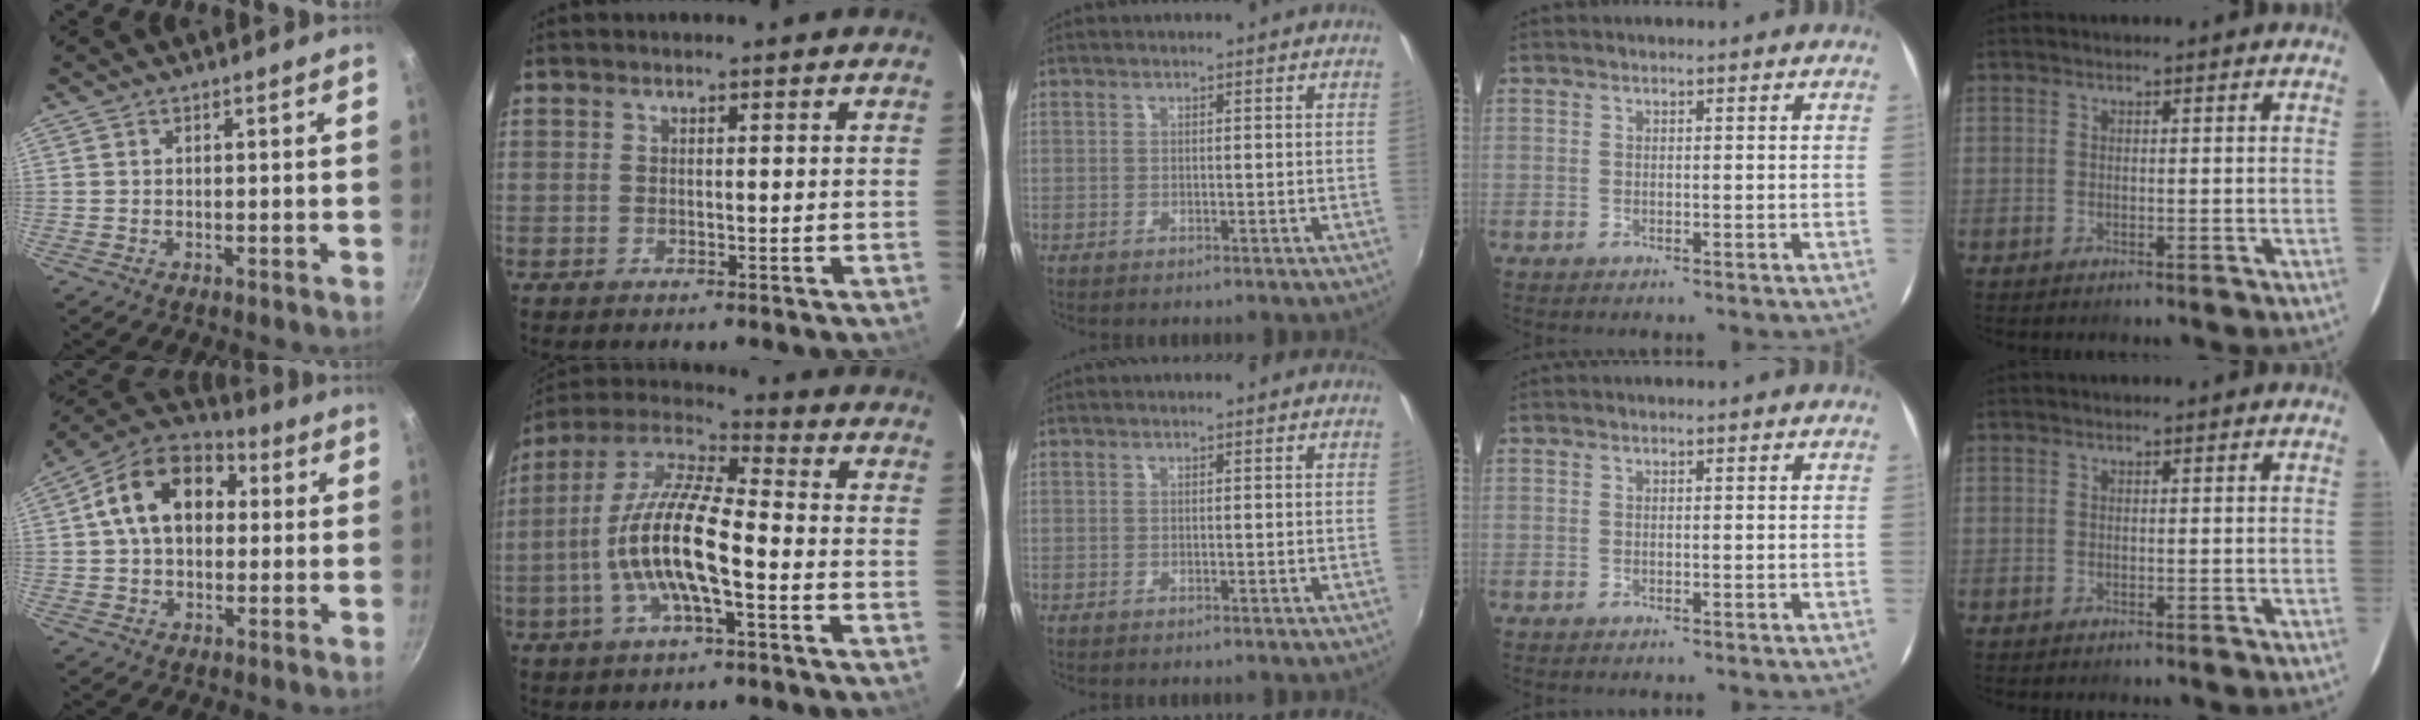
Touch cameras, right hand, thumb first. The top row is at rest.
{"thumb": {"total": 15.9, "force": [2.8, 11.2, 11.0], "torque": [-0.152, 0.031, 0.025]}, "index": {"total": 14.5, "force": [-3.9, 3.5, 13.5], "torque": [-0.263, -0.001, -0.080]}}